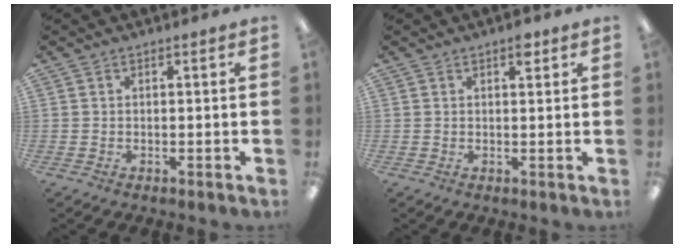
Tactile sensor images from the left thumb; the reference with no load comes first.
{"total": 2.2, "force": [1.4, 0.9, 1.5], "torque": [-0.007, -0.006, 0.018]}